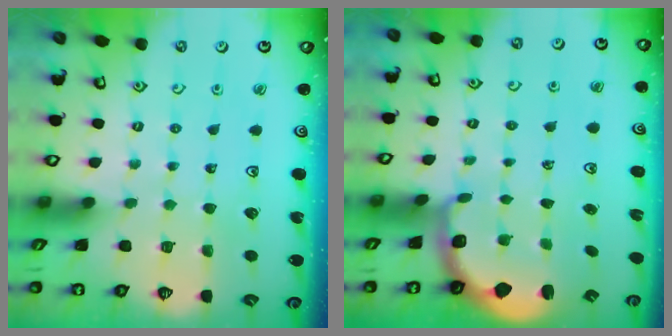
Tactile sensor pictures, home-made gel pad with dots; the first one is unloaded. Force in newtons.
{"total": 2.2, "press": 1.5, "slide": 1.6}